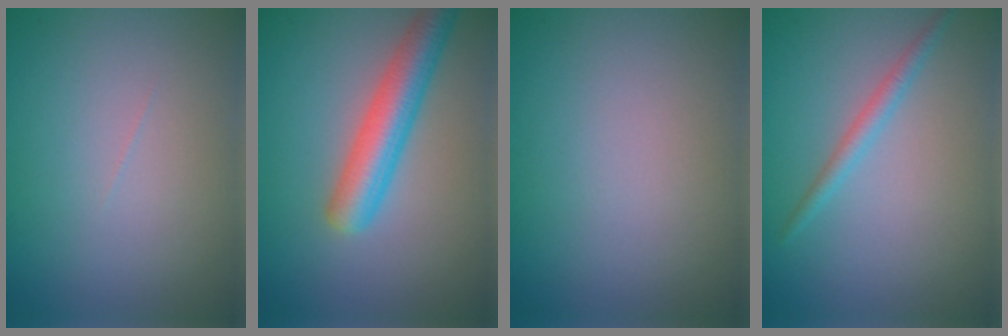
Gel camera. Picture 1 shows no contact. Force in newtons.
{"total": 4.7, "press": 4.7, "slide": 0.3}
{"total": 0.0}
{"total": 1.4, "press": 1.4, "slide": 0.1}